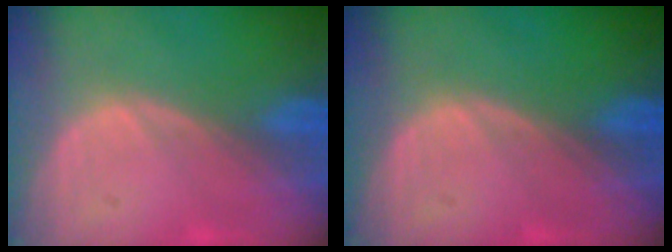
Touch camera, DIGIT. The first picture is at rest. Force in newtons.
{"total": 0.0}